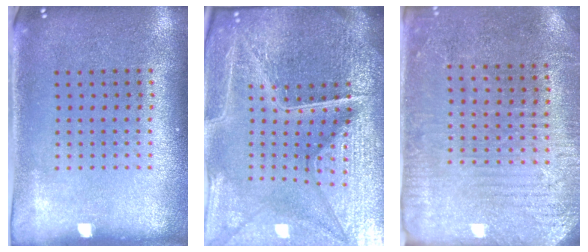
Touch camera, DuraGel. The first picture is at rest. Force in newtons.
{"total": 7.0, "press": 6.1, "slide": 3.4}
{"total": 2.9, "press": 2.7, "slide": 0.9}